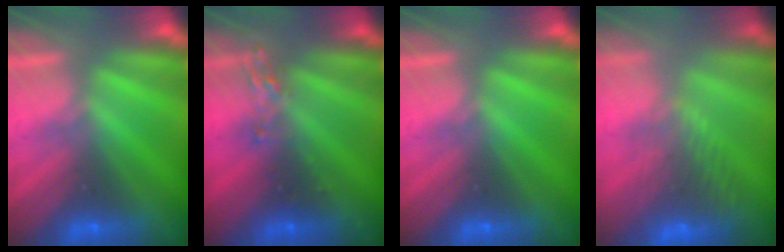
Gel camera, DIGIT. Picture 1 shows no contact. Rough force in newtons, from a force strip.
{"total": 2.5}
{"total": 0.0}
{"total": 9.0}